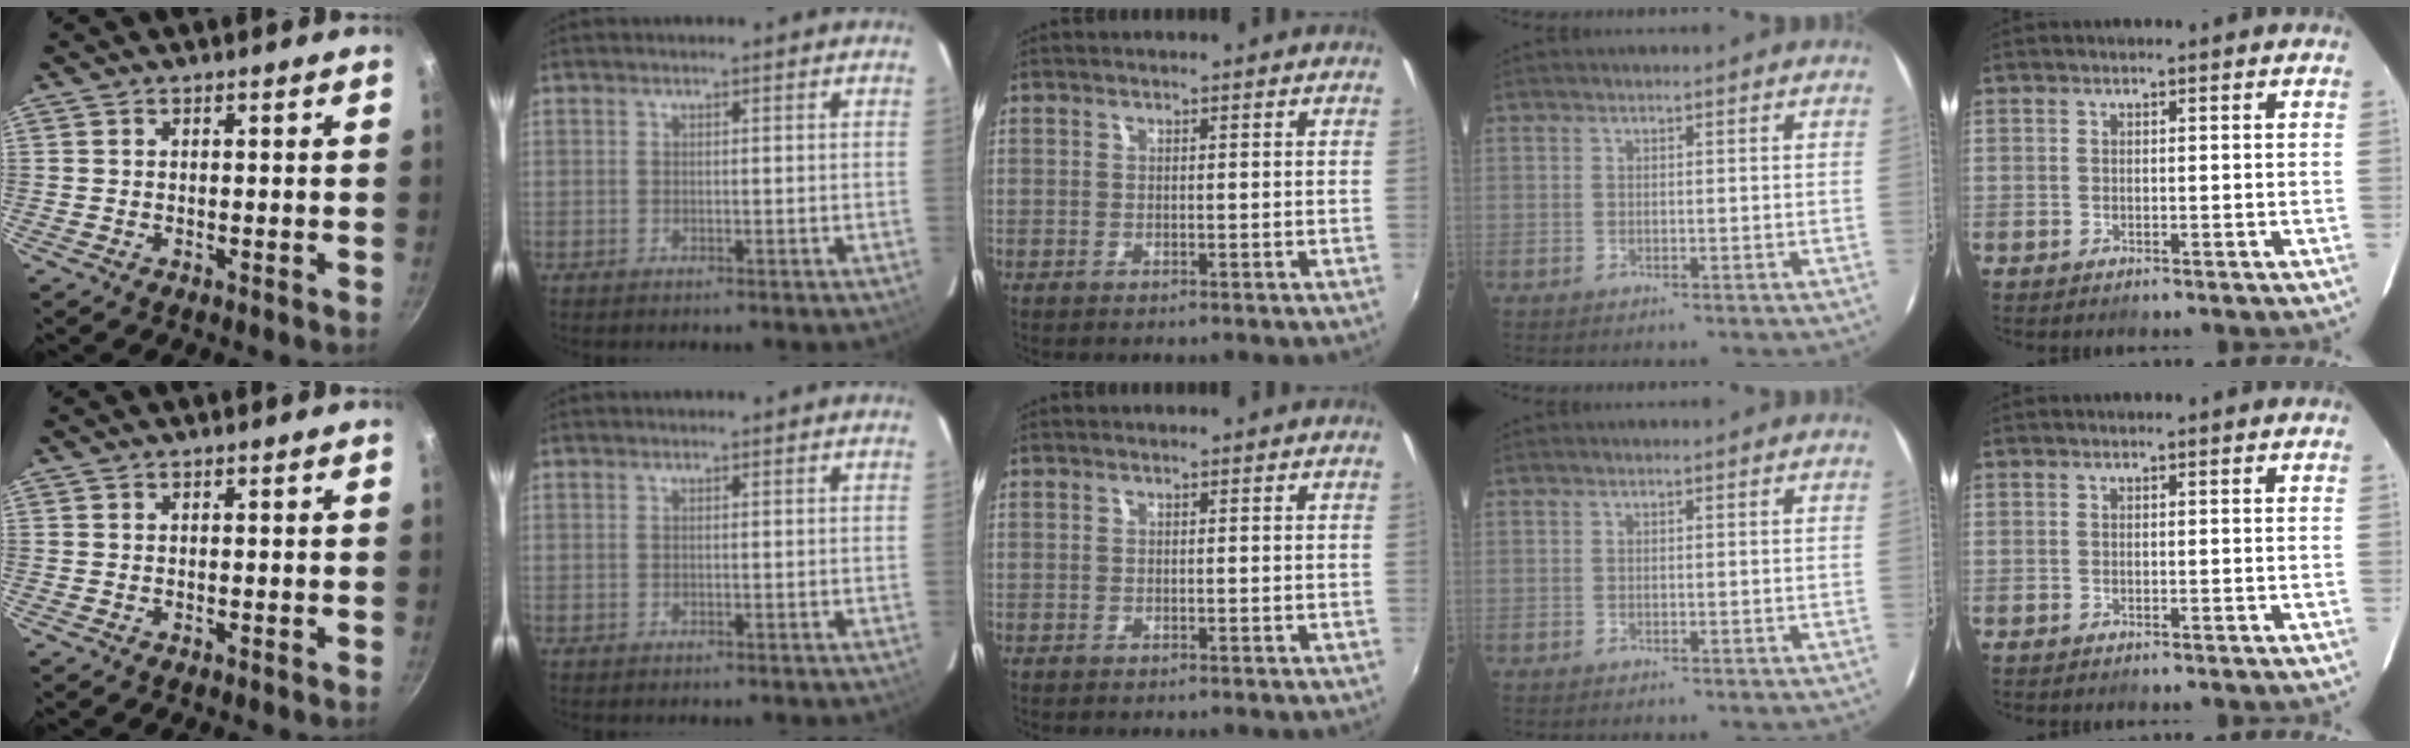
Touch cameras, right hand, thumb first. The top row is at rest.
{}